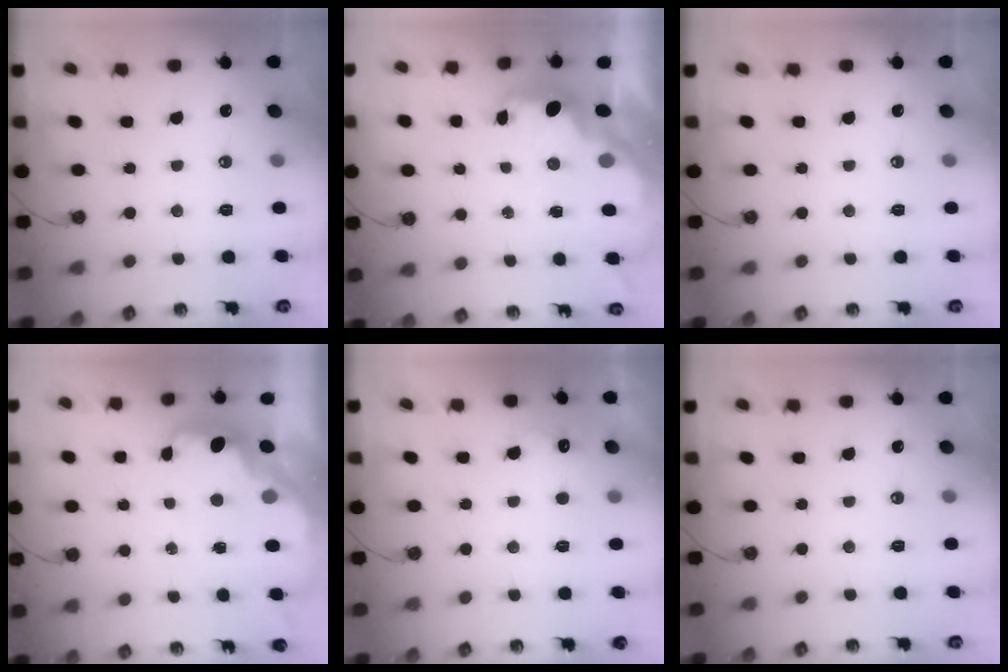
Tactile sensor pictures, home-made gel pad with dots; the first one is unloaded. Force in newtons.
{"total": 2.8, "press": 2.7, "slide": 0.4}
{"total": 0.0}
{"total": 2.0, "press": 1.8, "slide": 0.8}
{"total": 5.1, "press": 5.0, "slide": 1.1}
{"total": 0.0}